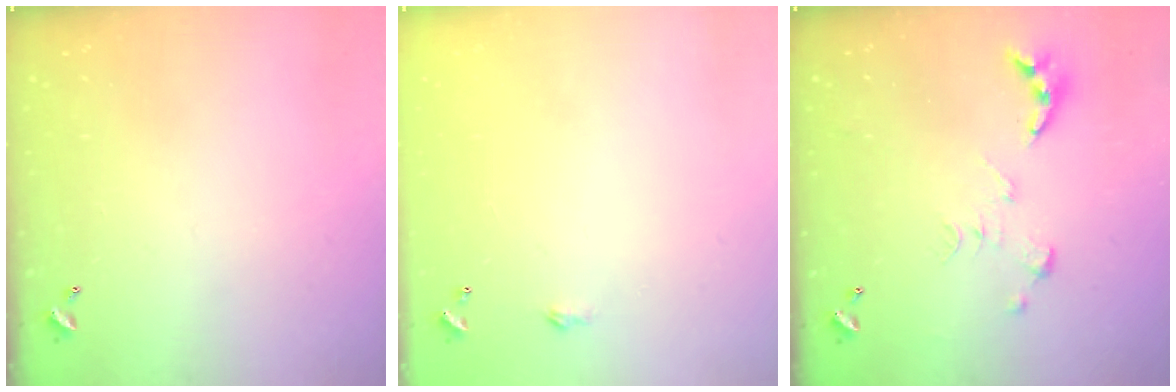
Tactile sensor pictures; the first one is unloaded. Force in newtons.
{"total": 1.8, "press": 1.8, "slide": 0.3}
{"total": 0.0}